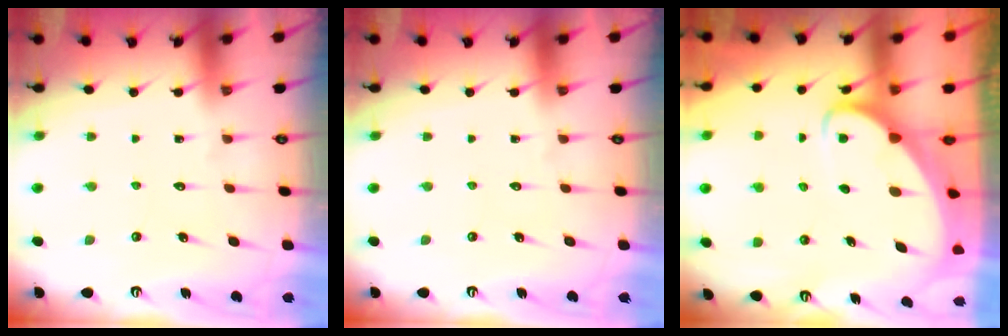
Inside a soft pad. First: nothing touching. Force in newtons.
{"total": 0.0}
{"total": 4.5, "press": 4.5, "slide": 0.6}